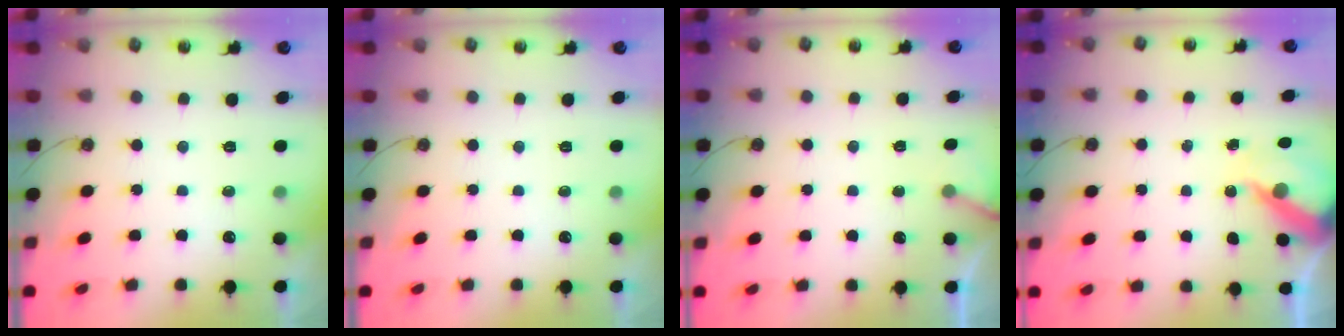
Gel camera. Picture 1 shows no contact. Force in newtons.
{"total": 0.0}
{"total": 4.4, "press": 4.3, "slide": 0.3}
{"total": 7.9, "press": 7.8, "slide": 0.9}